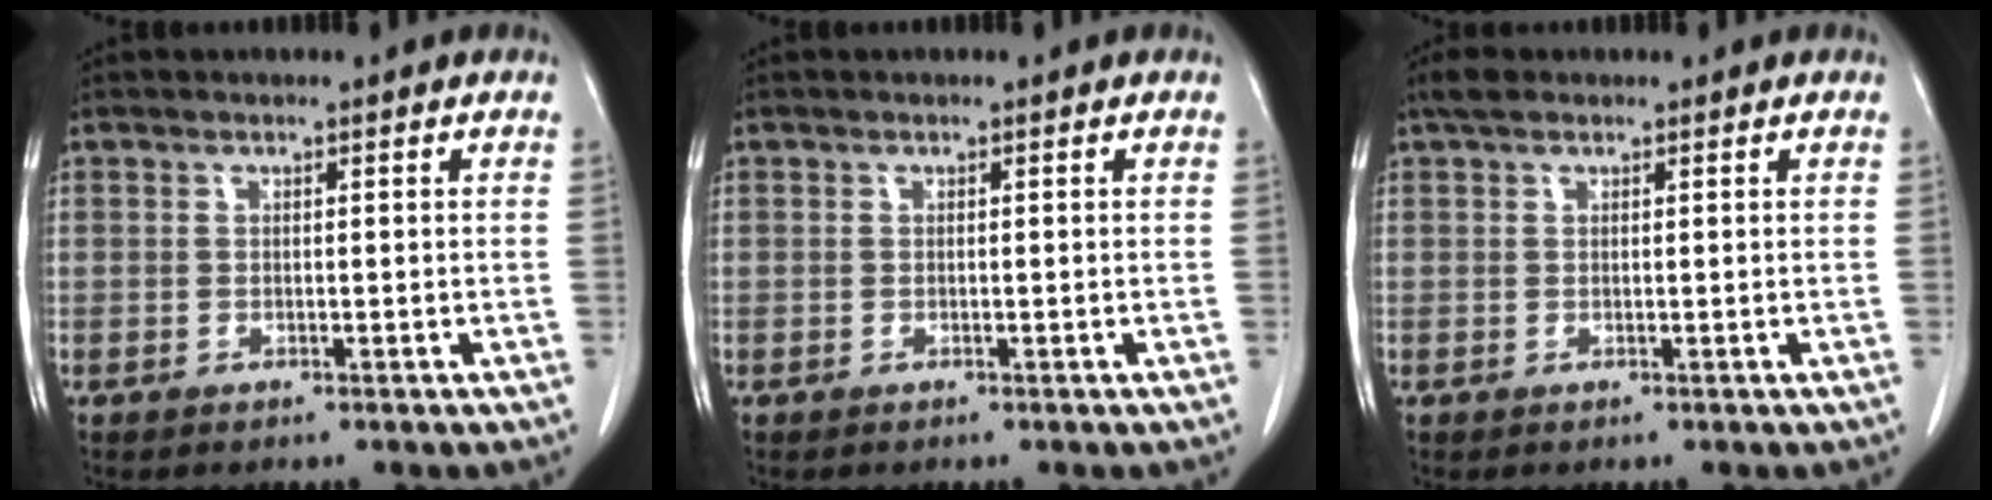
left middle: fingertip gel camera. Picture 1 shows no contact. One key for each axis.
{"total": 0.0}
{"total": 1.9, "fx": 1.4, "fy": 0.9, "fz": 0.9, "tx": -0.020, "ty": 0.016, "tz": 0.023}